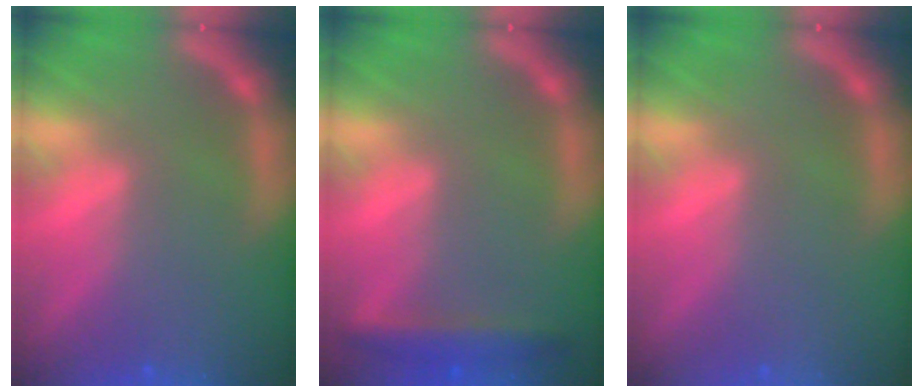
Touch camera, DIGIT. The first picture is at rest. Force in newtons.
{"total": 2.9}
{"total": 0.0}